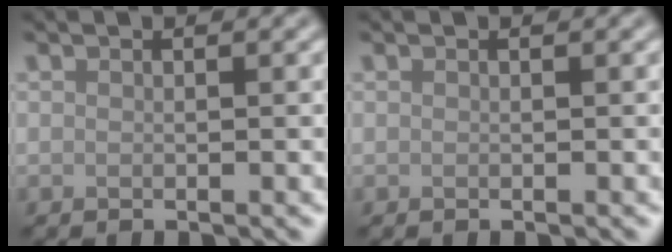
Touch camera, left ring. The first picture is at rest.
{"total": 0.0}